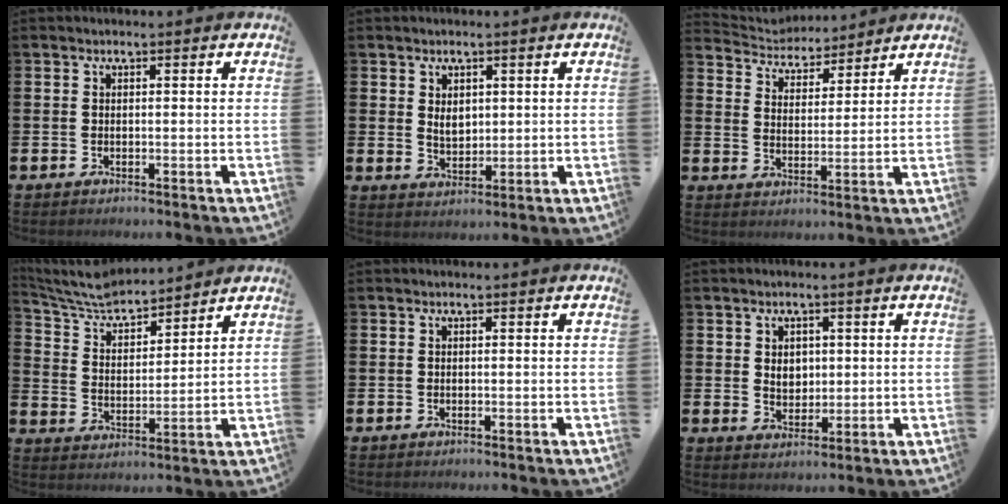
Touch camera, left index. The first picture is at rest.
{"total": 2.5, "force": [1.4, 1.6, 1.3], "torque": [-0.006, -0.003, 0.019]}
{"total": 4.8, "force": [4.5, 1.4, 0.1], "torque": [-0.025, -0.031, 0.076]}
{"total": 6.4, "force": [6.2, 1.2, 1.2], "torque": [-0.053, -0.042, 0.106]}
{"total": 0.0}
{"total": 2.7, "force": [1.3, 2.1, 1.1], "torque": [-0.006, 0.001, 0.017]}